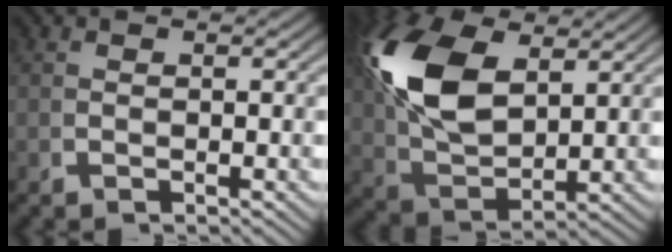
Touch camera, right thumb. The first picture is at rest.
{"total": 10.1, "force": [2.3, 6.0, 7.8], "torque": [-0.190, -0.024, 0.058]}